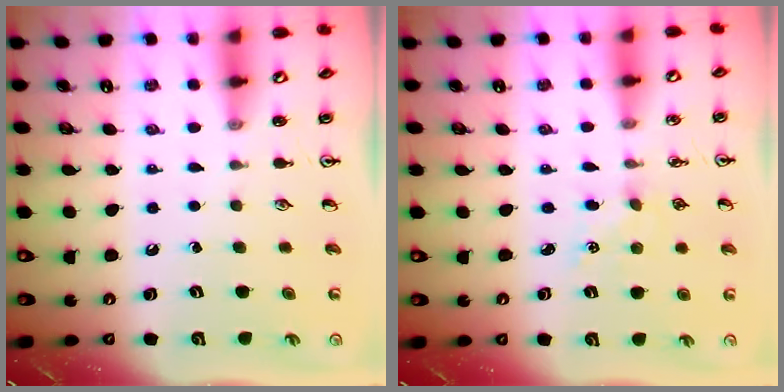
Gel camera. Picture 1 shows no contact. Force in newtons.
{"total": 3.9, "press": 3.8, "slide": 0.6}